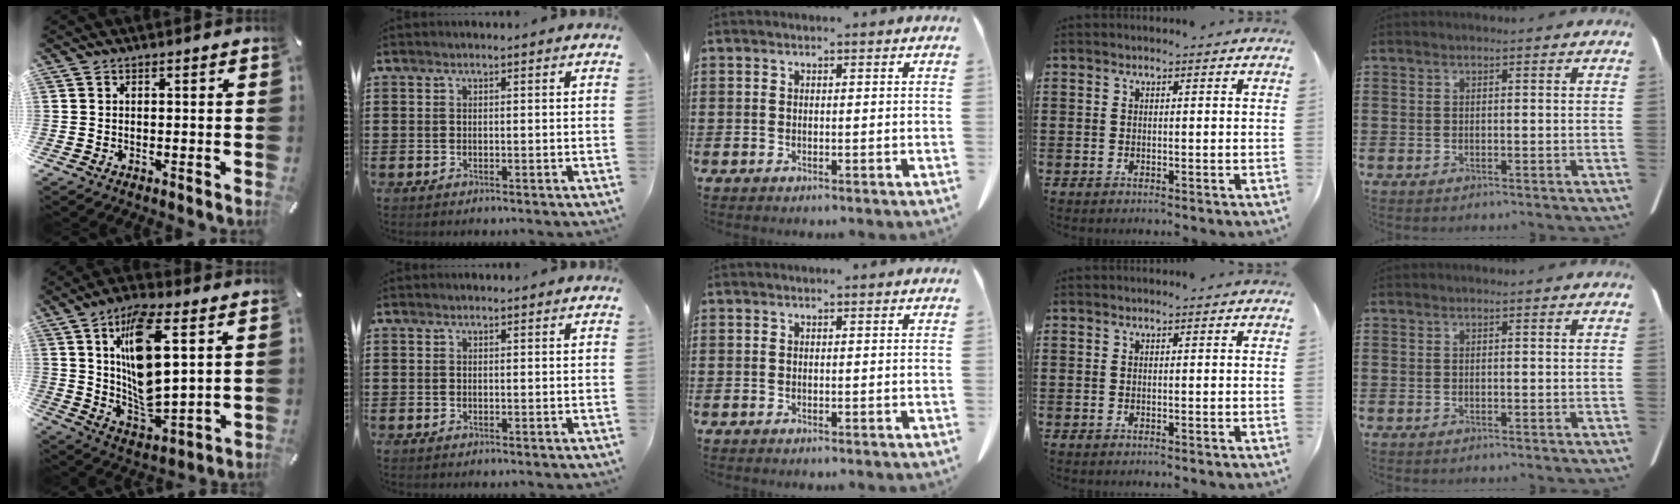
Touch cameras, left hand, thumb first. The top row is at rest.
{"thumb": {"total": 15.7, "force": [6.2, 6.5, 12.9], "torque": [-0.257, -0.029, 0.101]}}